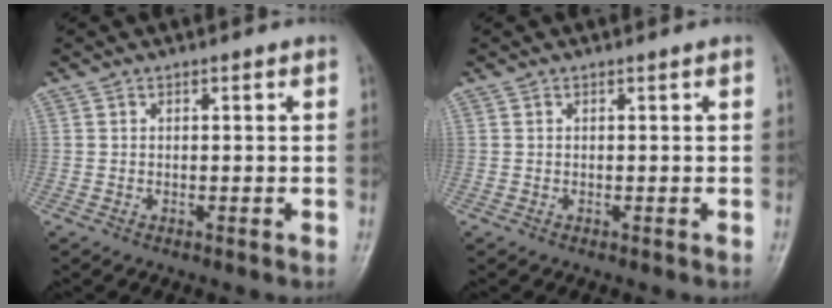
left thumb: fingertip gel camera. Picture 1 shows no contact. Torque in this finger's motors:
{"motor_torque": [-0.01, 0.02, -0.01, -0.08, 0.00]}